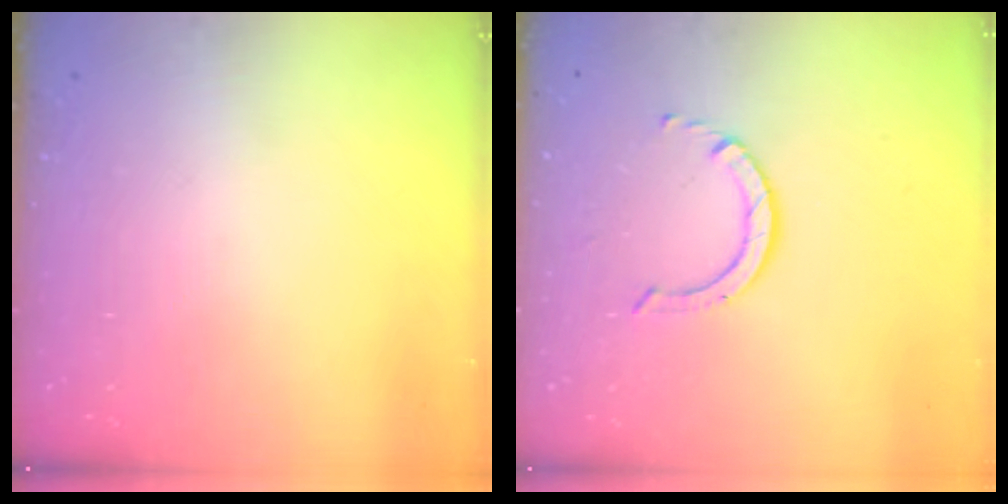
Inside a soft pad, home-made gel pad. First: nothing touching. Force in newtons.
{"total": 3.5, "press": 3.5, "slide": 0.3}